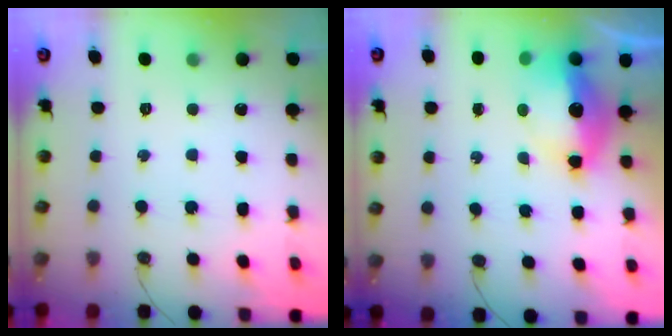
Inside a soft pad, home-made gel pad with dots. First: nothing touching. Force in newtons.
{"total": 12.1, "press": 12.0, "slide": 1.6}